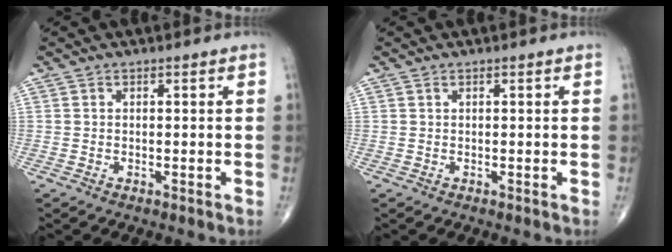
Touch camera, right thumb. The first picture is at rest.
{"total": 0.0}